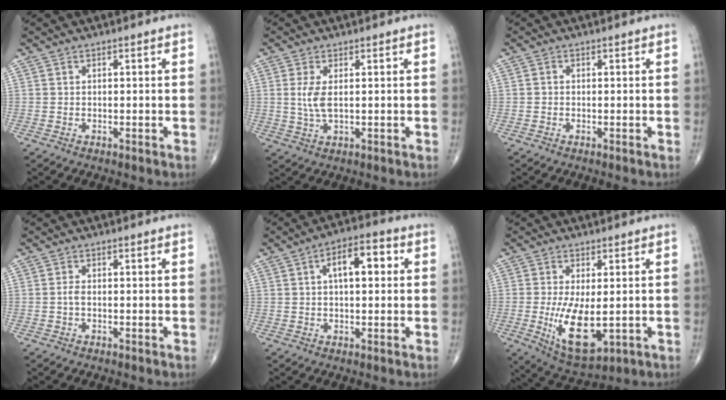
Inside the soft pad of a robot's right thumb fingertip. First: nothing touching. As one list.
[{"total": 4.1, "force": [0.6, 1.6, 3.8], "torque": [-0.091, -0.006, 0.017]}, {"total": 0.5, "force": [-0.1, 0.5, 0.2], "torque": [-0.002, 0.001, -0.006]}, {"total": 1.1, "force": [-0.2, 0.5, 0.9], "torque": [-0.021, 0.000, -0.006]}, {"total": 8.3, "force": [1.9, 3.8, 7.1], "torque": [-0.093, 0.018, 0.020]}, {"total": 11.1, "force": [-1.5, 4.8, 9.9], "torque": [-0.174, -0.028, -0.011]}]